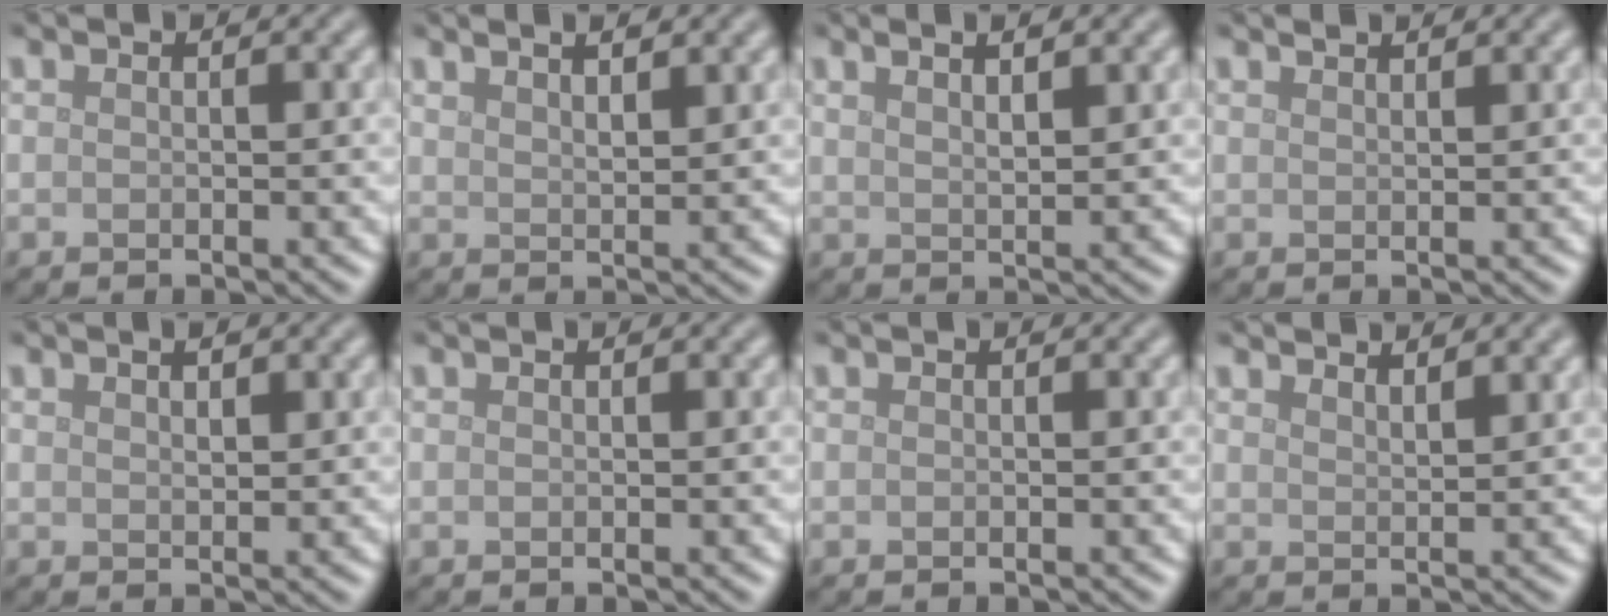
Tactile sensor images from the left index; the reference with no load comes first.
{"total": 3.2, "force": [2.3, 0.9, 2.1], "torque": [-0.012, 0.008, 0.023]}
{"total": 3.7, "force": [2.2, 1.1, 2.8], "torque": [-0.018, 0.007, 0.017]}
{"total": 1.2, "force": [1.1, 0.1, 0.4], "torque": [-0.001, 0.000, 0.013]}
{"total": 1.6, "force": [0.9, 0.5, 1.2], "torque": [-0.019, 0.000, 0.018]}
{"total": 0.0}
{"total": 0.0}
{"total": 2.9, "force": [2.6, 0.6, 1.0], "torque": [-0.004, 0.010, 0.031]}